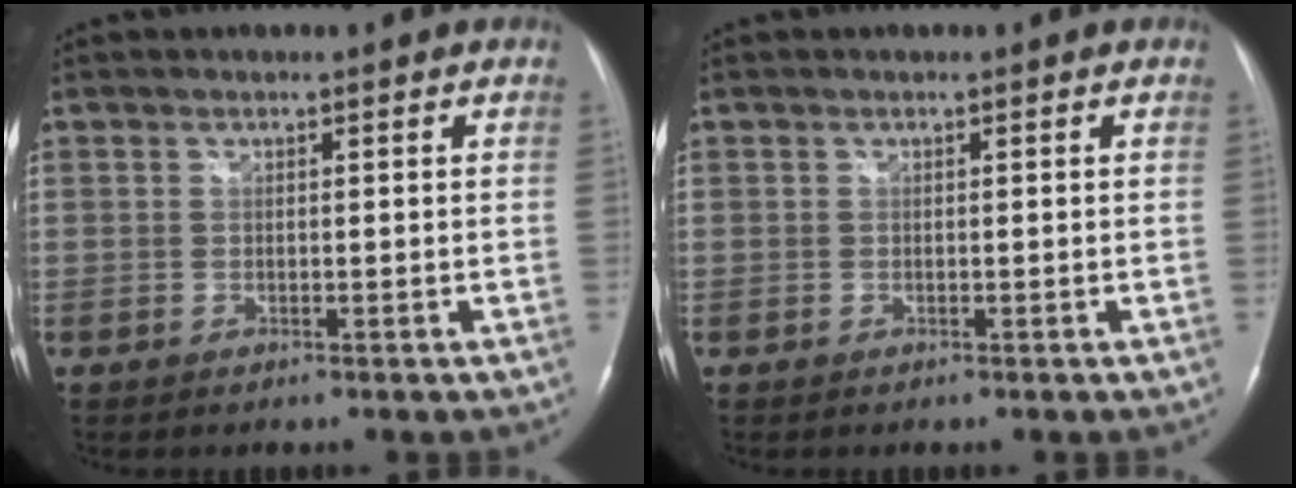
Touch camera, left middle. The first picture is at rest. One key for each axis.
{"total": 0.0}